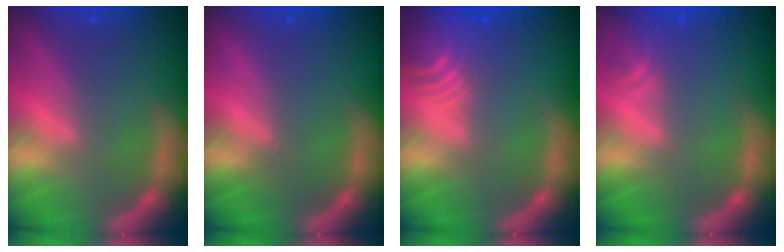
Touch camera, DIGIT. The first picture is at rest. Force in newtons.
{"total": 0.0}
{"total": 7.5}
{"total": 1.9}